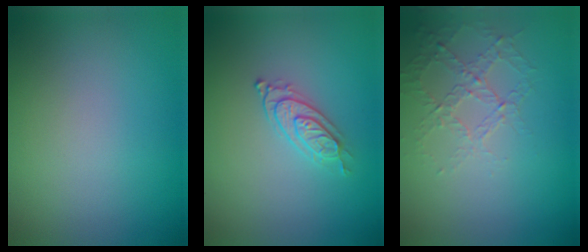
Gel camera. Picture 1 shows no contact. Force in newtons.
{"total": 2.3, "press": 2.1, "slide": 0.9}
{"total": 1.6, "press": 1.1, "slide": 1.2}